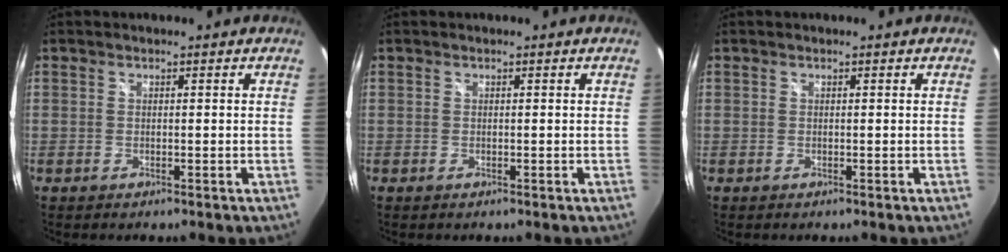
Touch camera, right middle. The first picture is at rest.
{"total": 0.0}
{"total": 0.0}